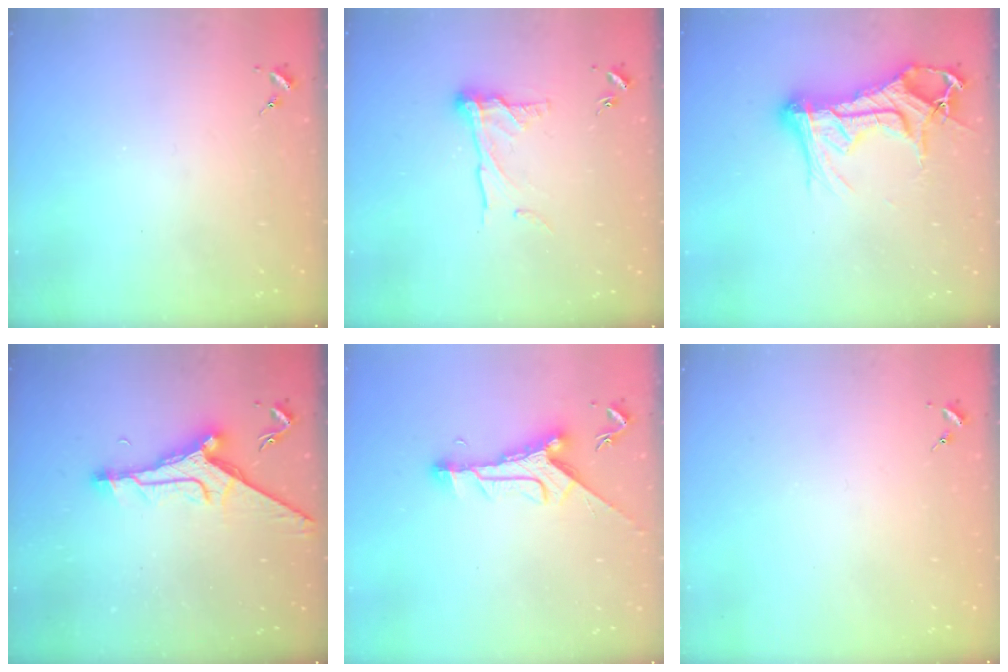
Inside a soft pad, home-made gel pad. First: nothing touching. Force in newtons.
{"total": 11.5, "press": 11.4, "slide": 1.1}
{"total": 19.0, "press": 18.9, "slide": 1.8}
{"total": 12.0, "press": 12.0, "slide": 0.9}
{"total": 10.0, "press": 10.0, "slide": 0.3}
{"total": 0.0}